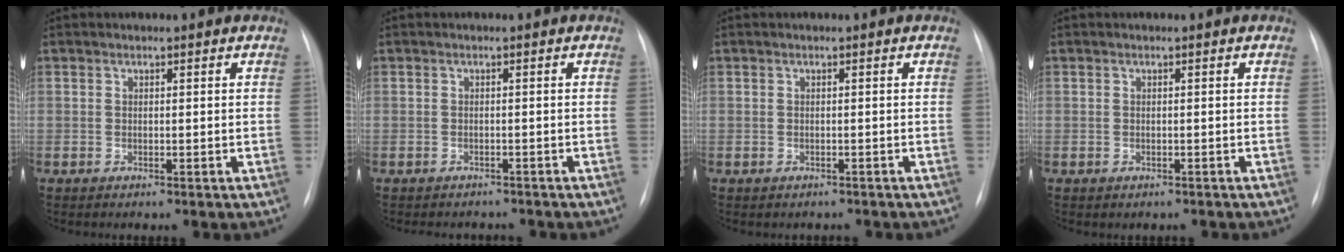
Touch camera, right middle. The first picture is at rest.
{"total": 3.9, "force": [-3.6, 1.6, 0.5], "torque": [-0.004, 0.002, -0.042]}
{"total": 1.6, "force": [-1.3, 0.8, 0.2], "torque": [-0.006, 0.001, -0.016]}
{"total": 1.0, "force": [-0.7, 0.7, 0.1], "torque": [-0.003, 0.002, -0.007]}